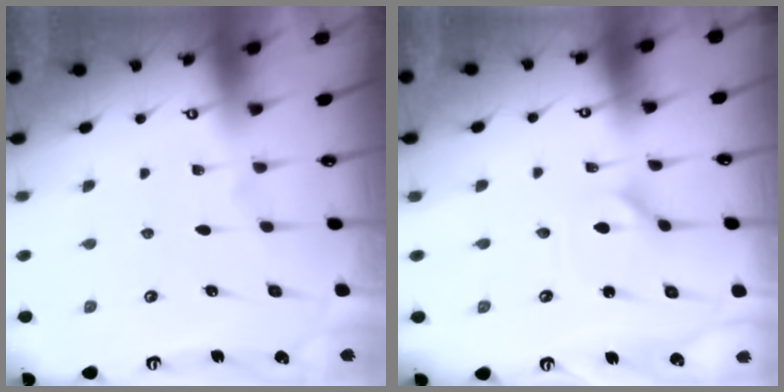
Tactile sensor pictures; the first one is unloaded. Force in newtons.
{"total": 1.7, "press": 1.6, "slide": 0.2}